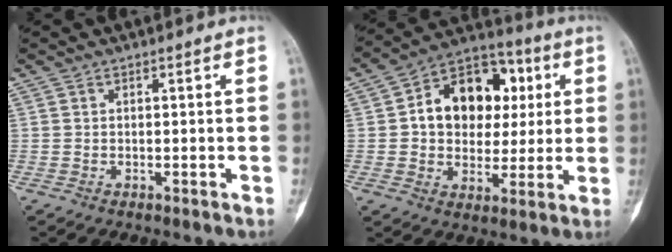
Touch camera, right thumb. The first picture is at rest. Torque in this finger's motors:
{"motor_torque": [0.67, 0.71, 0.27, -0.01, 0.06]}